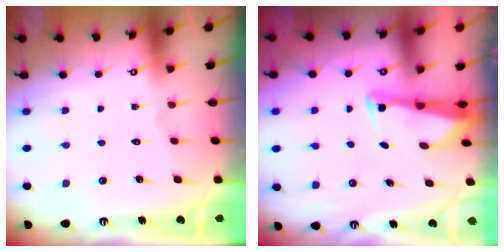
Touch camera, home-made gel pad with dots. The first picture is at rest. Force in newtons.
{"total": 2.8, "press": 2.8, "slide": 0.5}